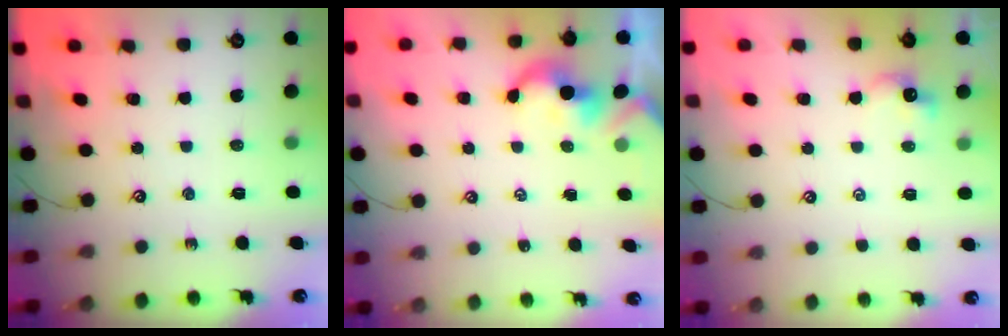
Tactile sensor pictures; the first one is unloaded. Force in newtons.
{"total": 2.0, "press": 1.9, "slide": 0.4}
{"total": 2.1, "press": 2.1, "slide": 0.3}